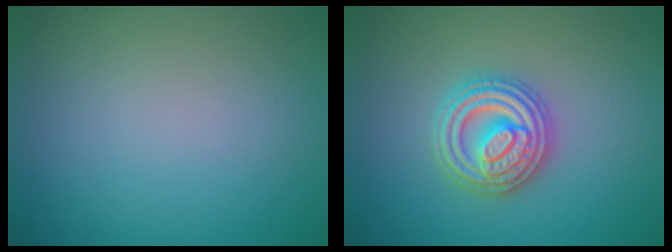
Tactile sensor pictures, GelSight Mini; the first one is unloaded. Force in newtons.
{"total": 4.5, "press": 4.5, "slide": 0.6}